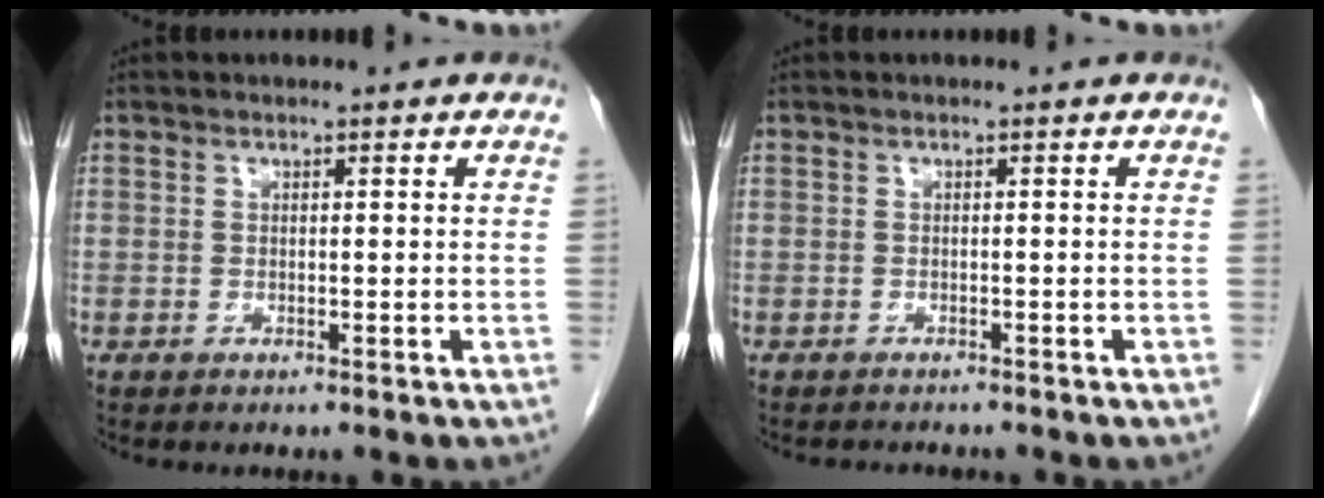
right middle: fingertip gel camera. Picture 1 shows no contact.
{"total": 2.4, "force": [-2.2, 0.6, 0.5], "torque": [-0.010, -0.006, -0.026]}